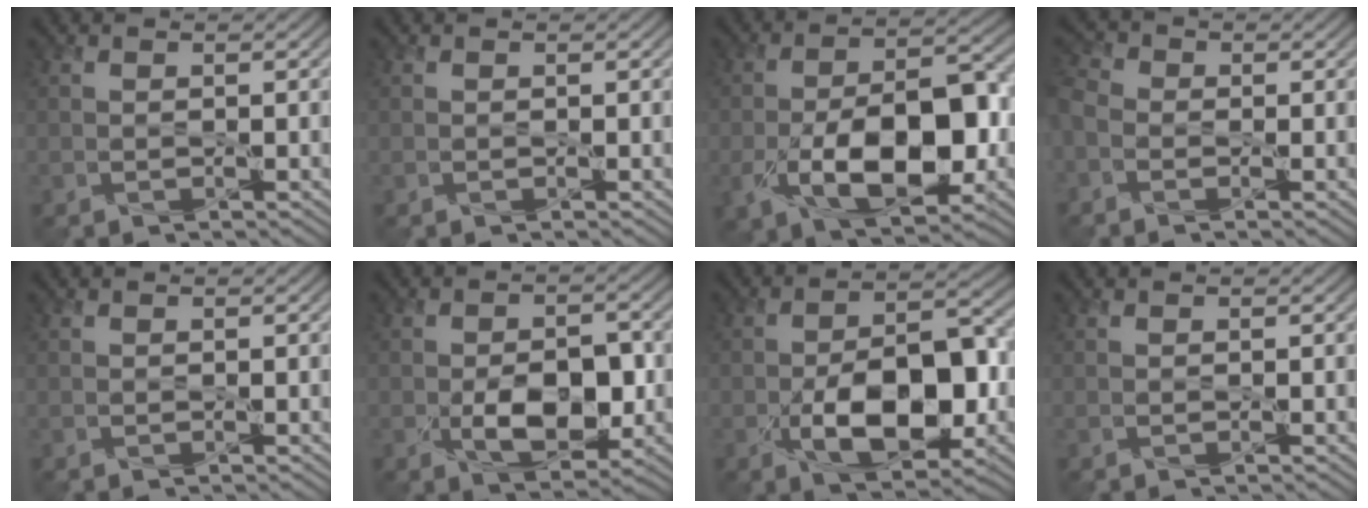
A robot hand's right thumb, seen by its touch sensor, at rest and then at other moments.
{"total": 0.0}
{"total": 11.9, "force": [-3.3, 6.3, 9.5], "torque": [-0.167, -0.009, -0.055]}
{"total": 4.4, "force": [-1.8, 3.2, 2.5], "torque": [-0.065, -0.002, -0.044]}
{"total": 0.0}
{"total": 7.1, "force": [-1.6, 4.2, 5.5], "torque": [-0.095, -0.013, -0.022]}
{"total": 10.6, "force": [-2.8, 5.6, 8.6], "torque": [-0.142, -0.002, -0.045]}
{"total": 0.0}